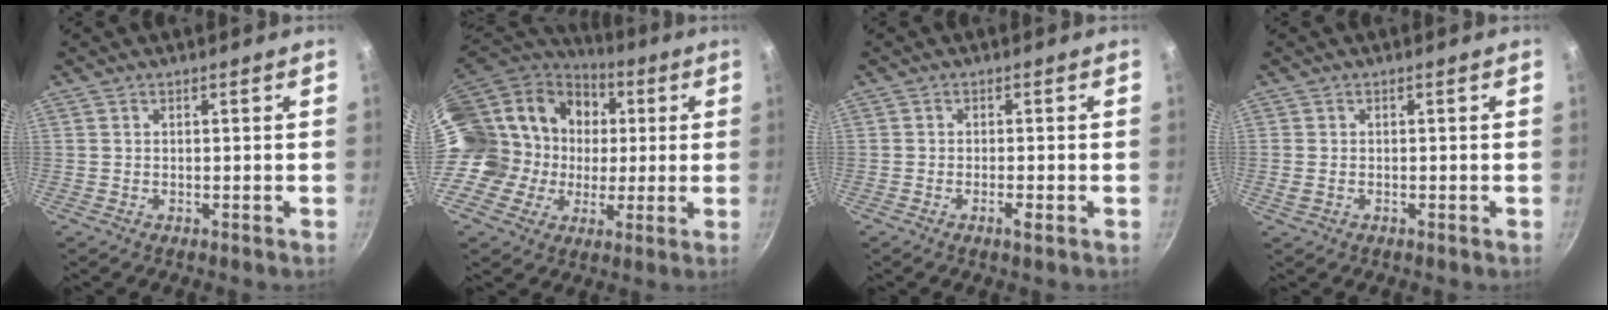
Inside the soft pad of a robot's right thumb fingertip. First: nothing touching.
{"total": 21.5, "force": [2.8, 18.0, 11.4], "torque": [-0.185, 0.031, 0.050]}
{"total": 2.0, "force": [-0.9, 0.4, 1.7], "torque": [-0.036, 0.005, -0.018]}
{"total": 1.7, "force": [-0.4, 1.3, 1.1], "torque": [-0.022, -0.001, -0.006]}